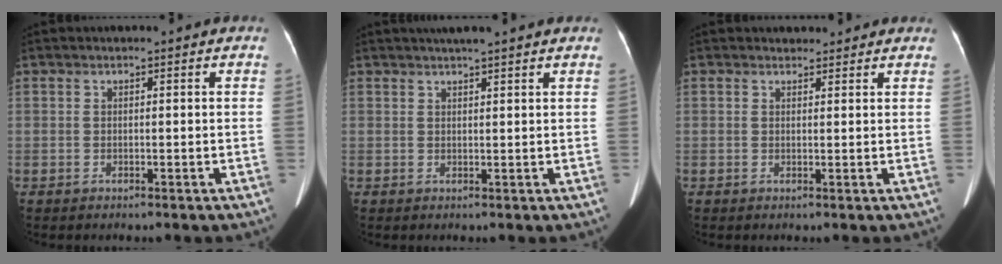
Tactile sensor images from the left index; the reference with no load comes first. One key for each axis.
{"total": 5.9, "fx": 5.0, "fy": -0.1, "fz": 3.2, "tx": -0.048, "ty": 0.027, "tz": 0.068}
{"total": 2.4, "fx": 2.1, "fy": 1.0, "fz": 0.2, "tx": -0.002, "ty": 0.013, "tz": 0.025}